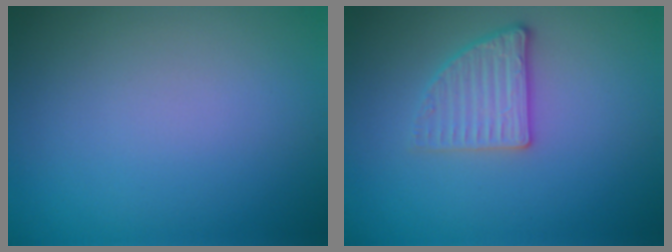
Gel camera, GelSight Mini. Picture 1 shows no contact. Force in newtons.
{"total": 2.6, "press": 2.4, "slide": 1.0}